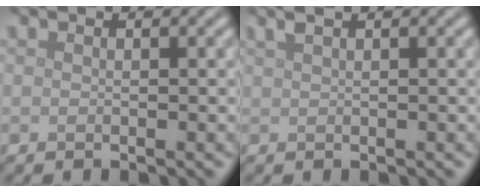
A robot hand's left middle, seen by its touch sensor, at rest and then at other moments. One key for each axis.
{"total": 2.5, "fx": 1.6, "fy": 1.0, "fz": 1.7, "tx": -0.019, "ty": 0.012, "tz": 0.009}